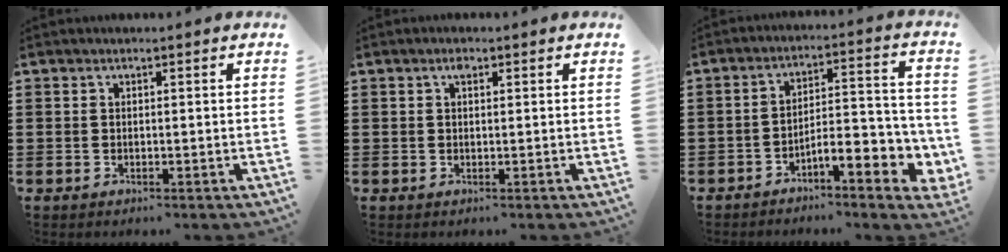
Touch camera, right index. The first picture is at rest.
{"total": 1.1, "force": [0.5, 0.5, 0.8], "torque": [-0.018, 0.004, 0.008]}
{"total": 6.3, "force": [-3.8, 1.6, 4.8], "torque": [-0.074, -0.014, -0.073]}